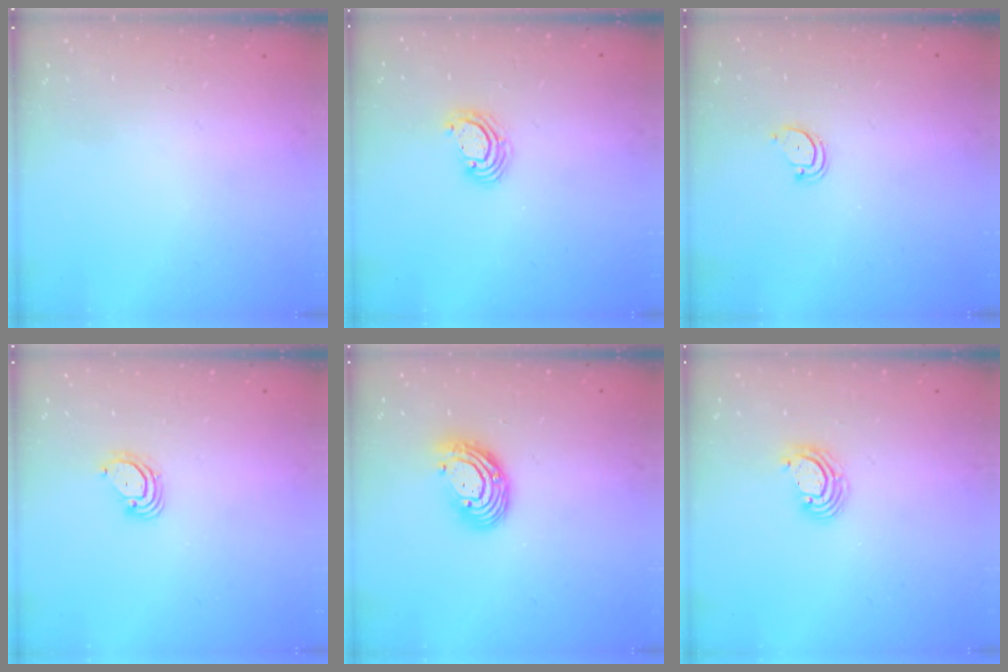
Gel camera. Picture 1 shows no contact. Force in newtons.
{"total": 3.5, "press": 3.5, "slide": 0.3}
{"total": 3.0, "press": 3.0, "slide": 0.3}
{"total": 3.7, "press": 3.7, "slide": 0.1}
{"total": 10.5, "press": 10.4, "slide": 1.1}
{"total": 3.6, "press": 3.6, "slide": 0.2}